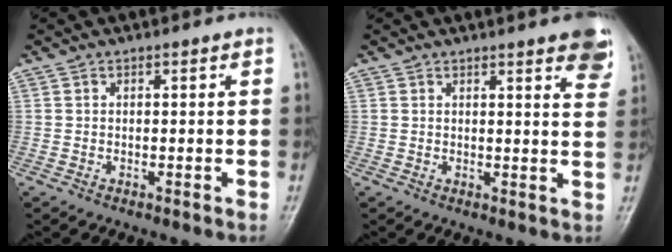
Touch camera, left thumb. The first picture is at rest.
{"total": 7.8, "force": [5.0, 1.6, 5.7], "torque": [-0.052, -0.018, 0.051]}